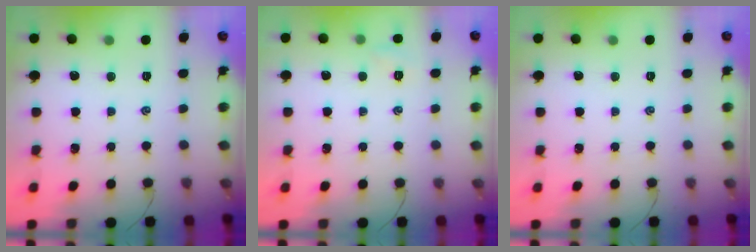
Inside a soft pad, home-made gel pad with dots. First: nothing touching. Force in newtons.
{"total": 2.8, "press": 2.7, "slide": 0.8}
{"total": 0.0}